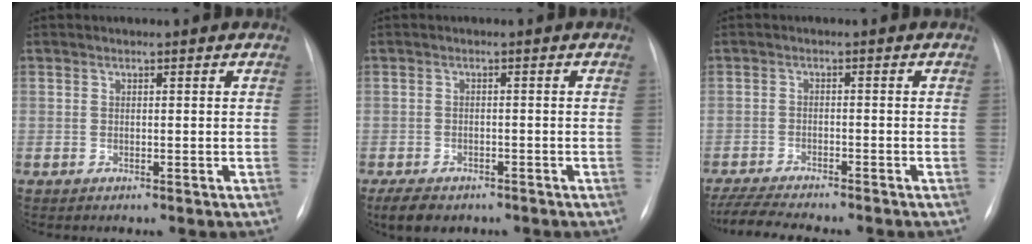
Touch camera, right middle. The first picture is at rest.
{"total": 5.7, "force": [-4.3, 2.8, 2.6], "torque": [-0.042, -0.007, -0.060]}
{"total": 9.1, "force": [-8.1, 0.7, 3.9], "torque": [-0.068, -0.016, -0.130]}